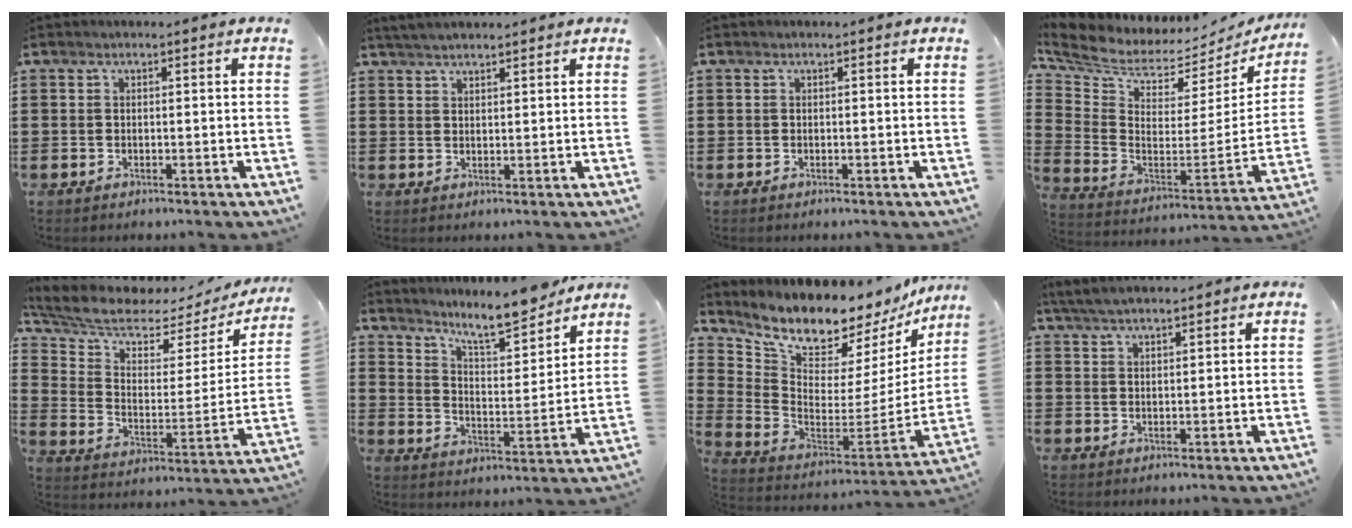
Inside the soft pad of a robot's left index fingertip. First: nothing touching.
{"total": 2.1, "force": [2.0, 0.2, 0.5], "torque": [-0.015, 0.004, 0.039]}
{"total": 0.0}
{"total": 4.6, "force": [4.1, 1.8, 1.1], "torque": [-0.054, -0.053, 0.067]}
{"total": 6.1, "force": [5.1, 2.2, 2.4], "torque": [-0.076, -0.041, 0.087]}
{"total": 9.4, "force": [8.5, 1.1, 3.8], "torque": [-0.085, -0.049, 0.151]}
{"total": 8.5, "force": [7.8, 2.3, 2.5], "torque": [-0.089, -0.076, 0.133]}
{"total": 3.2, "force": [2.9, 0.4, 1.2], "torque": [-0.032, 0.001, 0.056]}